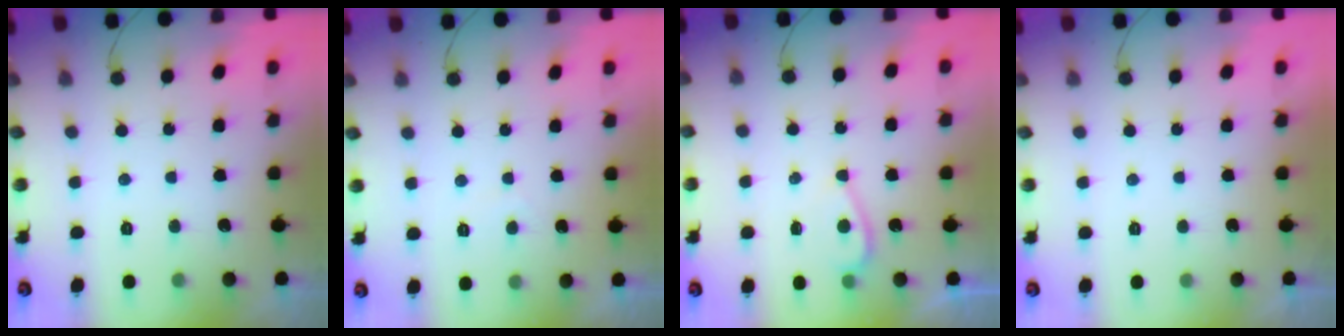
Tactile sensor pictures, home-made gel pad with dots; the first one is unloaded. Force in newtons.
{"total": 0.0}
{"total": 3.7, "press": 3.2, "slide": 1.7}
{"total": 2.2, "press": 2.1, "slide": 0.4}